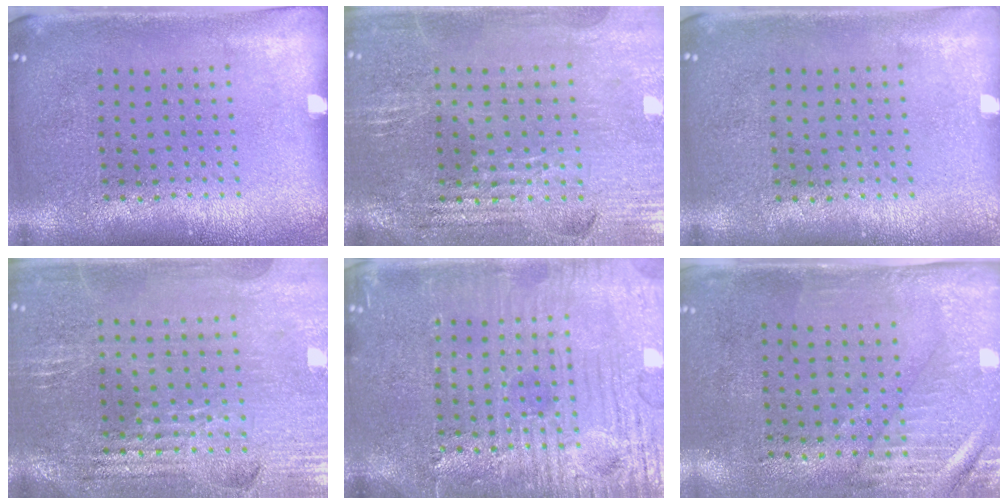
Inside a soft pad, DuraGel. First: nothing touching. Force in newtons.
{"total": 2.9, "press": 2.8, "slide": 0.5}
{"total": 0.0}
{"total": 2.8, "press": 2.8, "slide": 0.4}
{"total": 6.1, "press": 6.1, "slide": 0.6}
{"total": 3.0, "press": 2.5, "slide": 1.5}